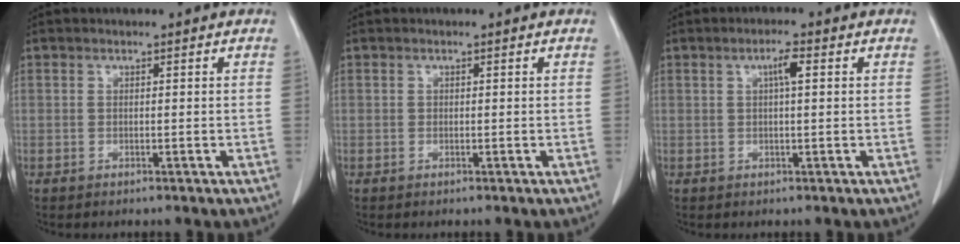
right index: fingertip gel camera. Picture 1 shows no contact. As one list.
[{"total": 0.0}, {"total": 2.6, "force": [0.7, 0.2, 2.4], "torque": [-0.043, 0.004, 0.012]}]